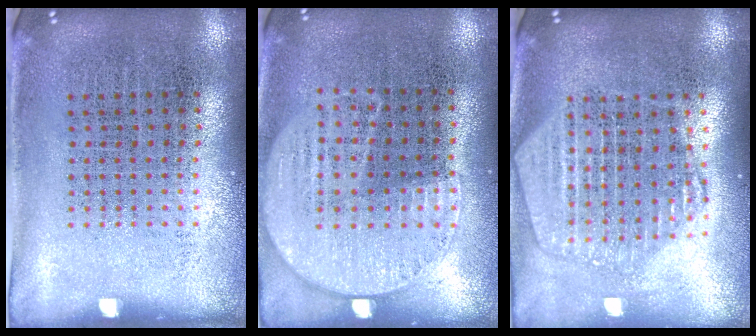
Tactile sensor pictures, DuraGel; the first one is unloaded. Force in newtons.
{"total": 1.2, "press": 1.0, "slide": 0.6}
{"total": 2.1, "press": 1.9, "slide": 1.0}